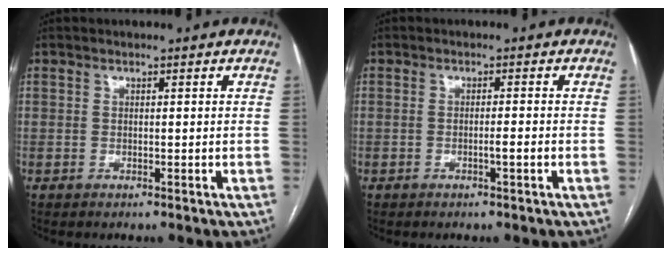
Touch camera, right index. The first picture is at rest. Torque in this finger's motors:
{"motor_torque": [0.50, -0.07, 0.23, 0.04]}